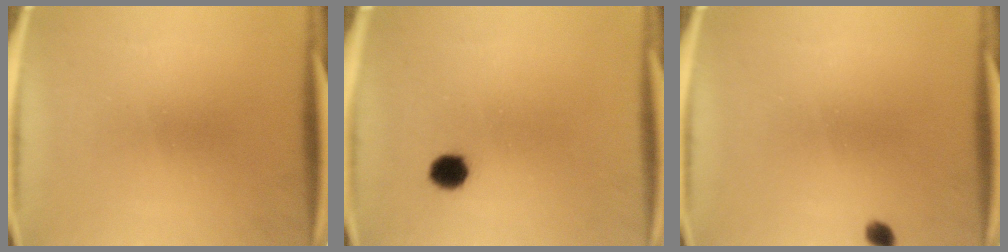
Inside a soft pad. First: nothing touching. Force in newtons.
{"total": 3.9}
{"total": 1.4}